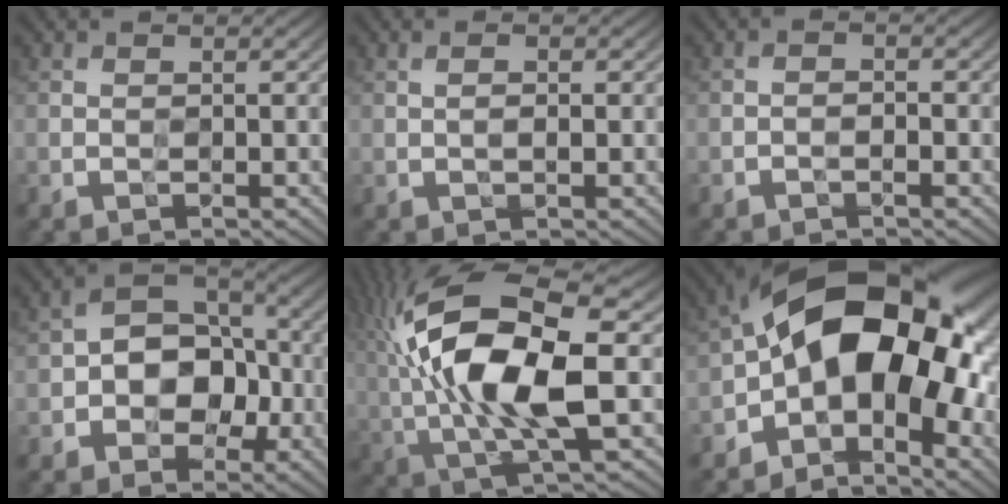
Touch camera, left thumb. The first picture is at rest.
{"total": 1.3, "force": [0.0, 0.3, 1.3], "torque": [-0.024, 0.001, -0.002]}
{"total": 1.3, "force": [-0.9, 0.3, 0.9], "torque": [-0.015, 0.003, -0.019]}
{"total": 9.0, "force": [-1.9, 6.4, 6.0], "torque": [-0.083, 0.005, -0.045]}
{"total": 16.7, "force": [1.2, 6.6, 15.3], "torque": [-0.319, 0.013, 0.020]}
{"total": 17.2, "force": [-1.2, 9.7, 14.1], "torque": [-0.206, 0.029, -0.043]}